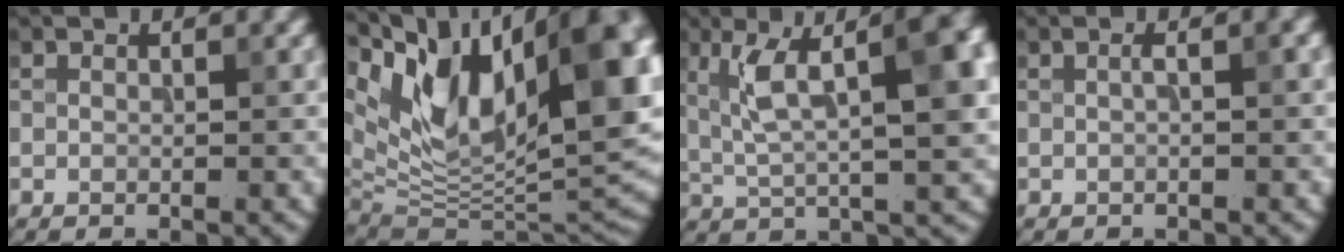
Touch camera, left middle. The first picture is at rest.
{"total": 16.9, "force": [6.8, 9.0, 12.6], "torque": [-0.216, 0.014, 0.124]}
{"total": 11.5, "force": [3.5, 4.0, 10.2], "torque": [-0.169, 0.012, 0.061]}
{"total": 2.2, "force": [0.4, 0.7, 2.0], "torque": [-0.024, 0.008, 0.003]}